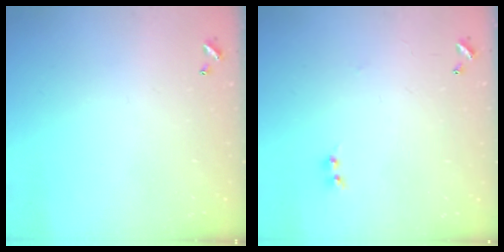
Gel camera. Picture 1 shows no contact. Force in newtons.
{"total": 1.6, "press": 1.5, "slide": 0.4}